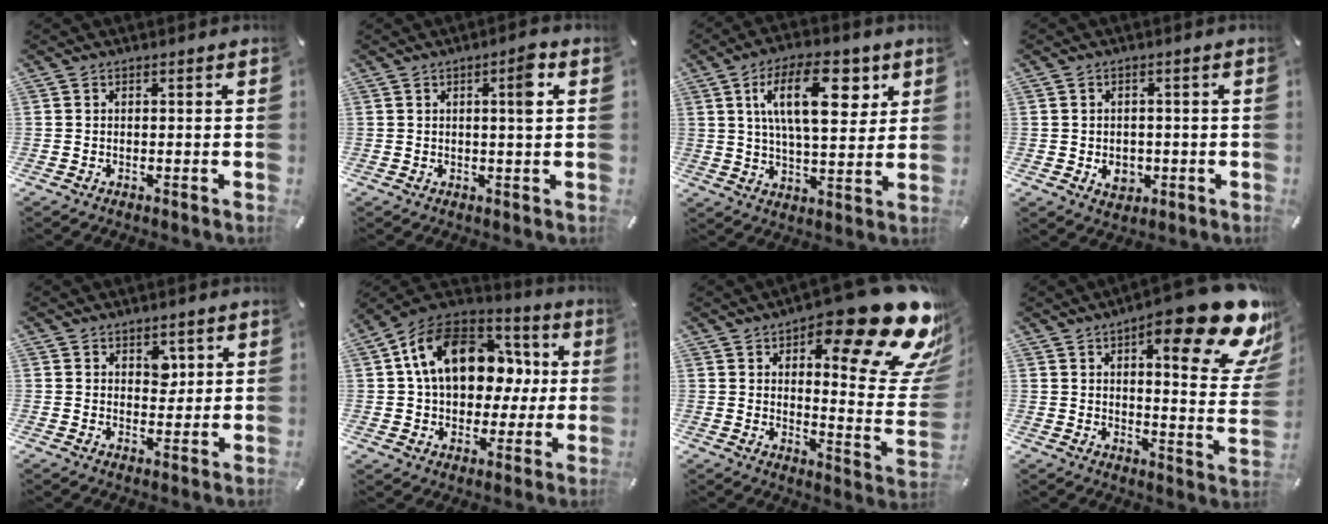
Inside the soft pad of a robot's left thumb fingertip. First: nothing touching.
{"total": 4.8, "force": [1.3, 0.6, 4.6], "torque": [-0.060, -0.009, 0.011]}
{"total": 17.7, "force": [6.5, 8.2, 14.3], "torque": [-0.234, -0.002, 0.103]}
{"total": 4.2, "force": [-0.9, 3.5, 2.1], "torque": [-0.028, -0.004, -0.019]}
{"total": 4.6, "force": [2.2, 3.4, 2.1], "torque": [-0.001, -0.013, 0.029]}
{"total": 18.8, "force": [3.9, 14.1, 11.9], "torque": [-0.213, 0.000, 0.070]}
{"total": 25.7, "force": [15.8, 9.5, 17.9], "torque": [-0.215, -0.117, 0.254]}
{"total": 24.0, "force": [14.1, 7.8, 17.9], "torque": [-0.237, -0.098, 0.224]}